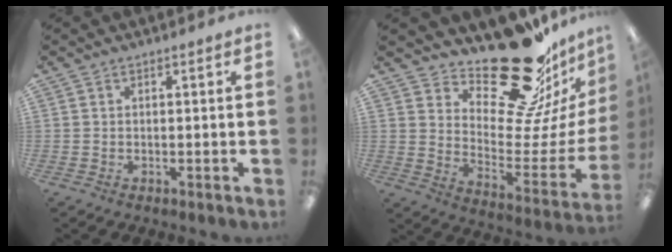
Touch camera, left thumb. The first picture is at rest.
{"total": 26.7, "force": [19.8, 10.3, 14.6], "torque": [-0.195, -0.138, 0.333]}